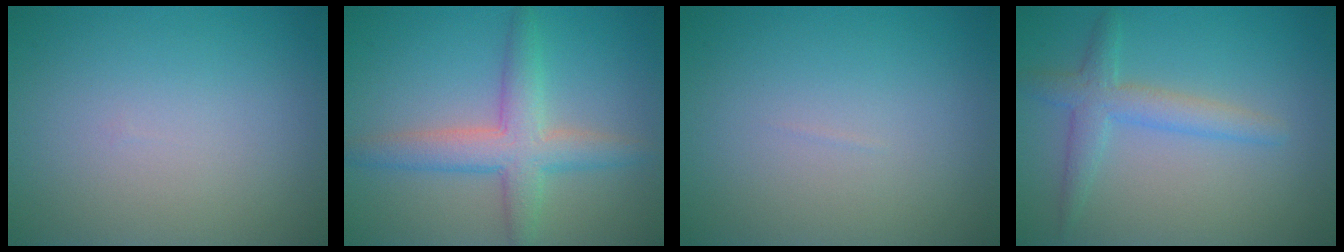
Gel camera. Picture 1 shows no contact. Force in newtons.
{"total": 4.6, "press": 4.6, "slide": 0.2}
{"total": 0.0}
{"total": 3.0, "press": 3.0, "slide": 0.0}